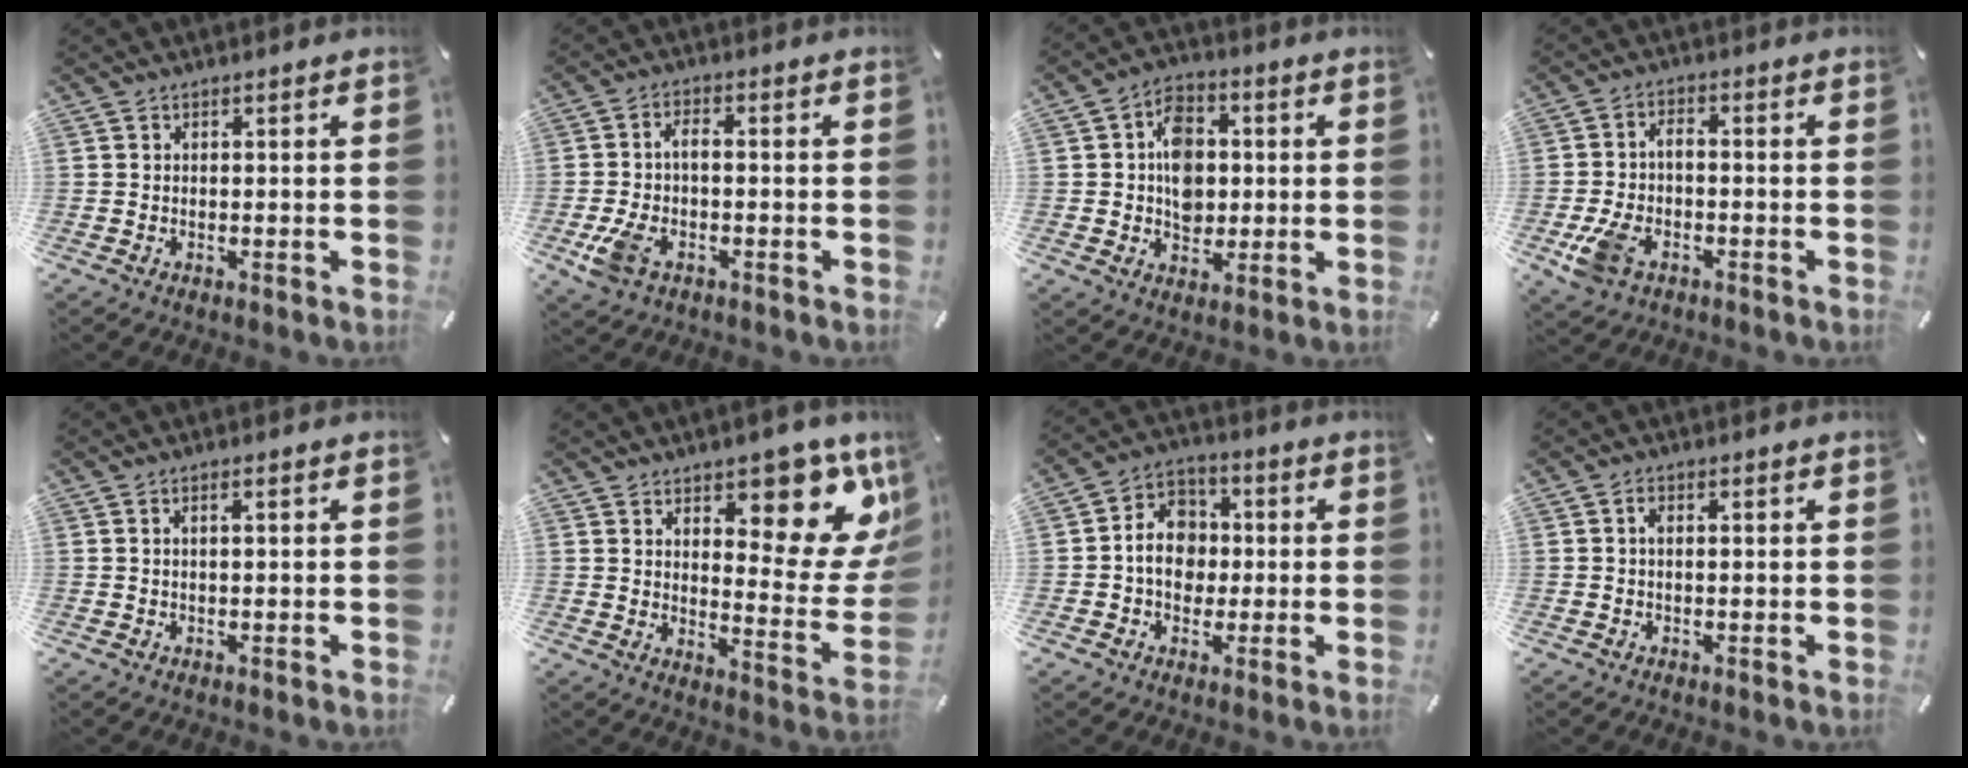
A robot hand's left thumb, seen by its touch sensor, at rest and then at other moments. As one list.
[{"total": 6.3, "force": [-1.9, 3.2, 5.1], "torque": [-0.117, 0.000, -0.038]}, {"total": 9.7, "force": [0.4, 7.9, 5.7], "torque": [-0.082, 0.006, 0.008]}, {"total": 7.4, "force": [-2.8, 4.3, 5.4], "torque": [-0.125, 0.005, -0.053]}, {"total": 1.5, "force": [0.3, 0.3, 1.4], "torque": [-0.027, 0.001, 0.004]}, {"total": 15.6, "force": [10.2, 6.3, 10.0], "torque": [-0.110, -0.101, 0.168]}, {"total": 9.2, "force": [-0.8, 7.7, 5.1], "torque": [-0.090, 0.015, -0.014]}, {"total": 1.7, "force": [0.3, 0.7, 1.5], "torque": [-0.032, 0.005, 0.003]}]